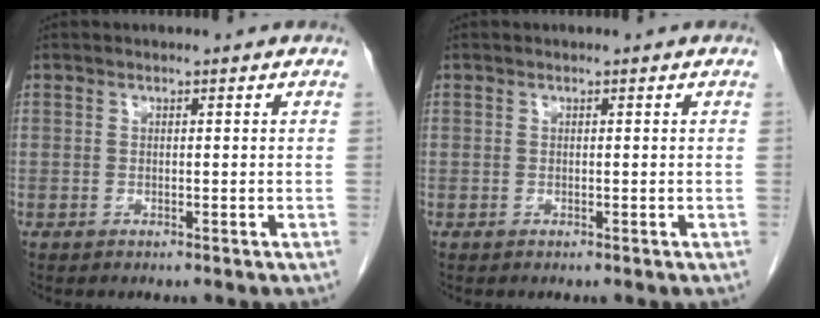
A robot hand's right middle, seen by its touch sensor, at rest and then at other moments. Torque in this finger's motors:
{"motor_torque": [0.00, 0.00, 0.00, 0.00]}